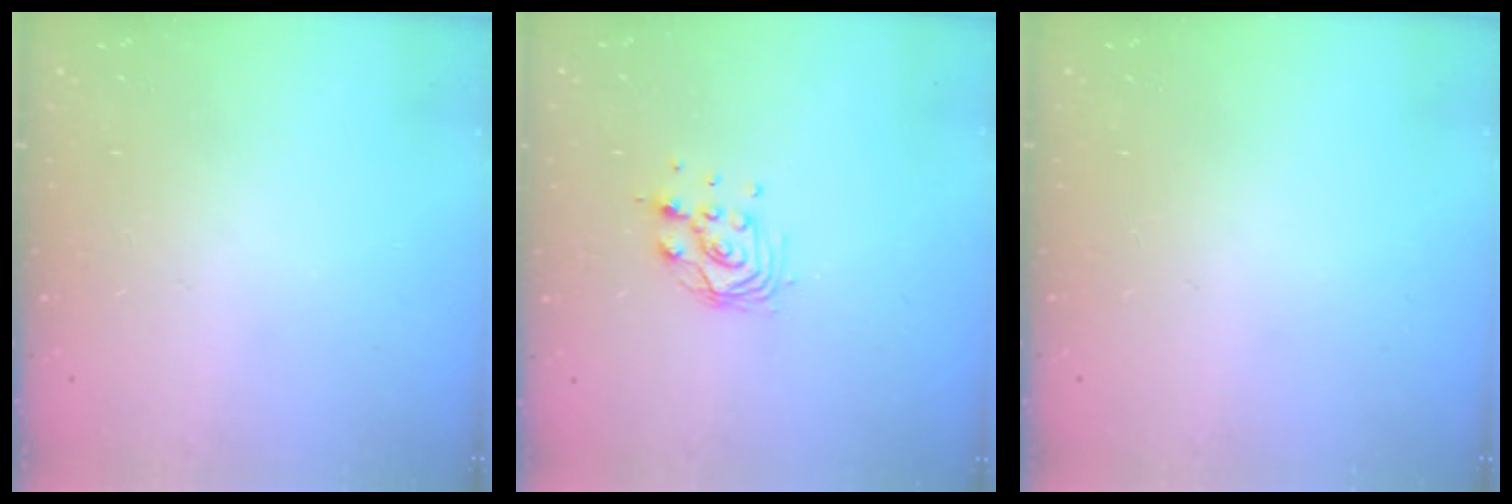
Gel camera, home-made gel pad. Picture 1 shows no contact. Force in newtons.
{"total": 9.3, "press": 9.2, "slide": 1.3}
{"total": 0.0}